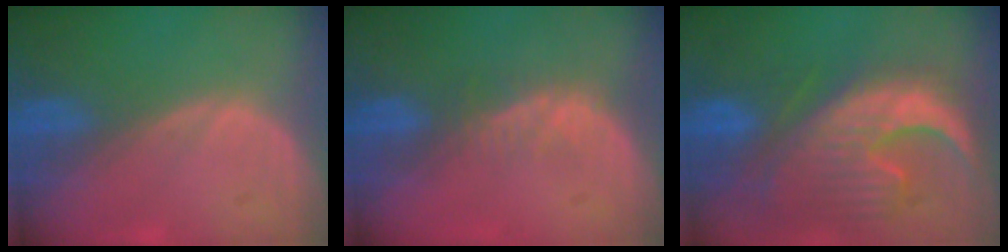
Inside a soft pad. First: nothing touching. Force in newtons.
{"total": 2.8, "press": 2.3, "slide": 1.7}
{"total": 13.6, "press": 11.5, "slide": 7.2}